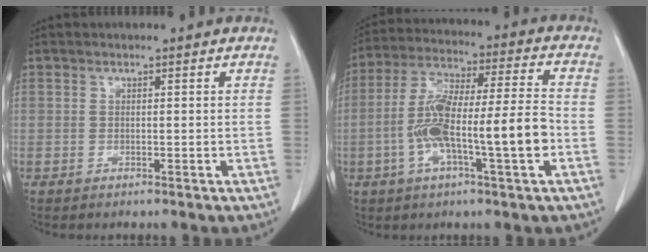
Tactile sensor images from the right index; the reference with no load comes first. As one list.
[{"total": 14.6, "force": [-3.7, 1.5, 14.0], "torque": [-0.264, 0.015, -0.066]}]